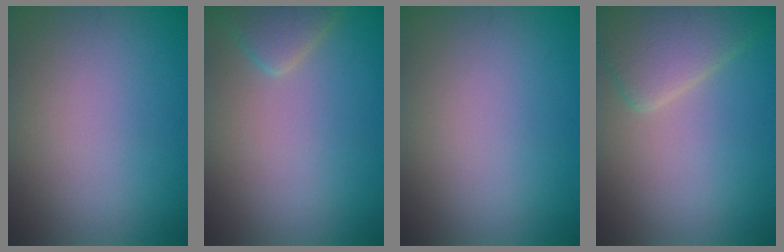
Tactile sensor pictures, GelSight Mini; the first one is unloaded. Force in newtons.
{"total": 2.6, "press": 2.6, "slide": 0.2}
{"total": 0.0}
{"total": 4.5, "press": 4.5, "slide": 0.3}